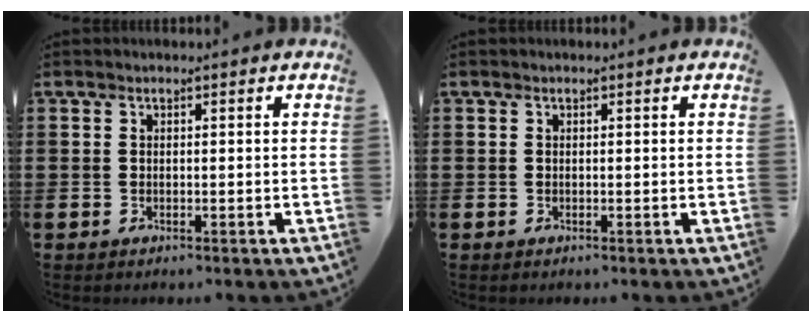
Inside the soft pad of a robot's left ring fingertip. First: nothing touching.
{"total": 0.0}